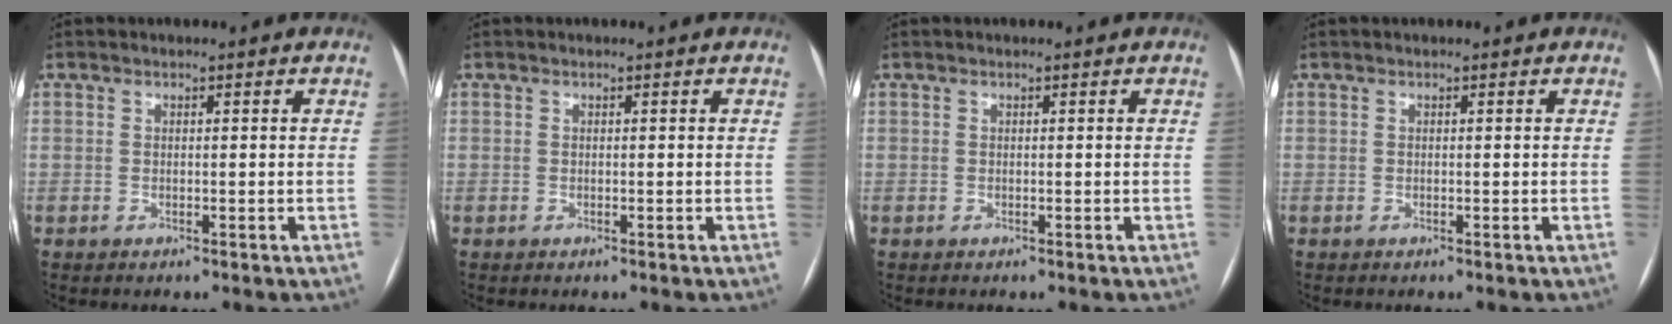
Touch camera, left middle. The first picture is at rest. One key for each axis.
{"total": 0.0}
{"total": 0.0}
{"total": 0.0}